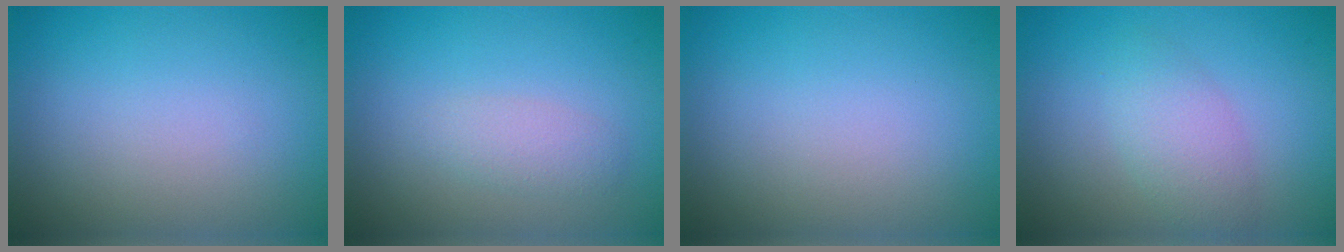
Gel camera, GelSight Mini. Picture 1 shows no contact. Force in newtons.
{"total": 1.7, "press": 1.7, "slide": 0.2}
{"total": 0.0}
{"total": 2.7, "press": 2.7, "slide": 0.1}